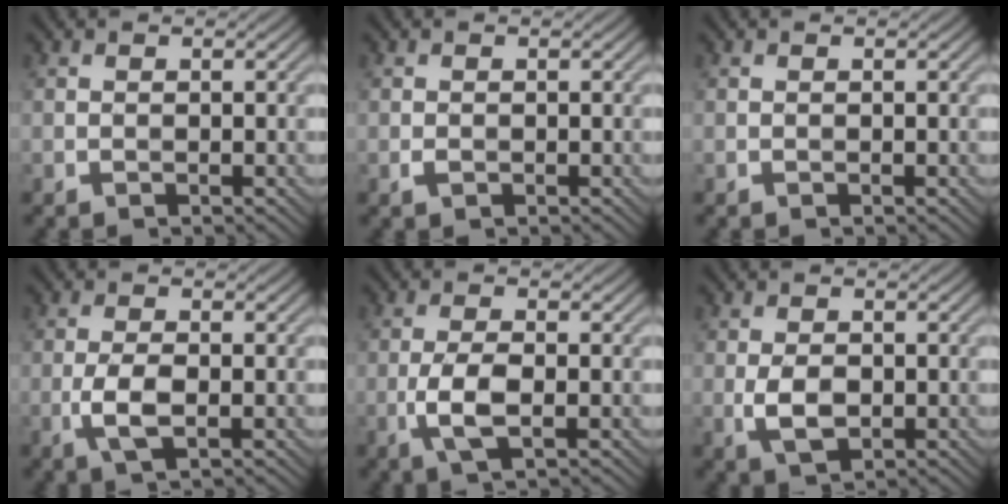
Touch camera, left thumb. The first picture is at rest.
{"total": 0.7, "force": [-0.2, 0.5, 0.4], "torque": [-0.008, -0.002, -0.004]}
{"total": 0.0}
{"total": 3.7, "force": [-1.0, 1.4, 3.3], "torque": [-0.077, -0.004, -0.023]}
{"total": 4.4, "force": [-1.2, 1.6, 4.0], "torque": [-0.092, -0.004, -0.029]}
{"total": 3.7, "force": [-0.5, 2.2, 2.9], "torque": [-0.065, -0.006, -0.007]}